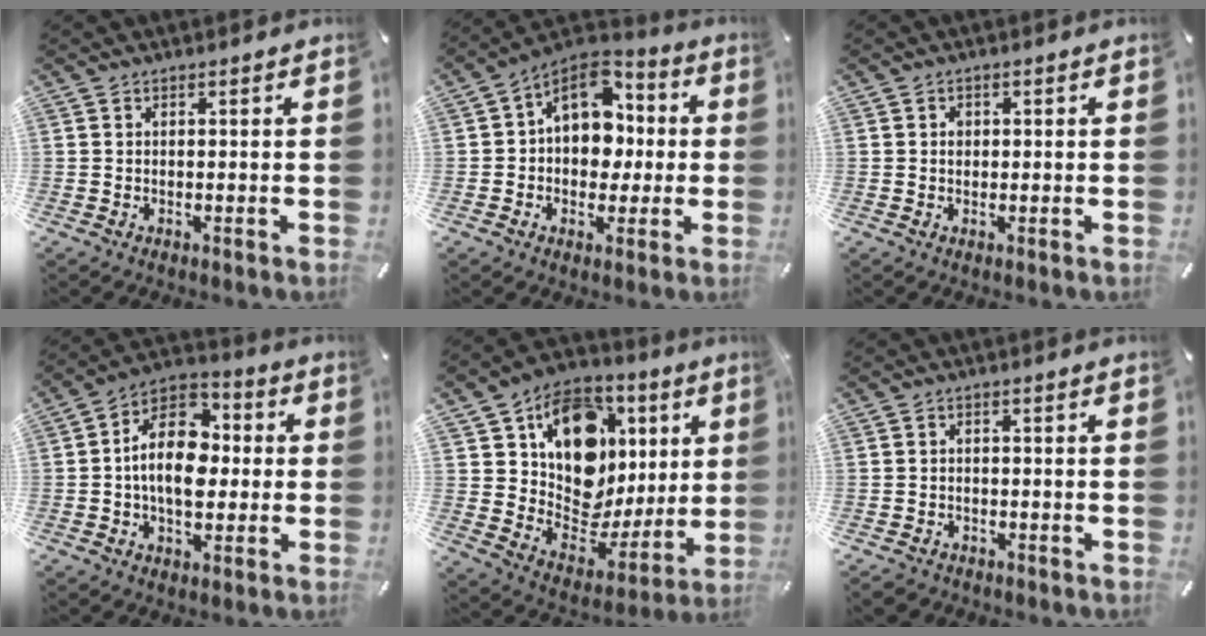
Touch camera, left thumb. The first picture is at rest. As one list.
[{"total": 12.3, "force": [2.4, 10.2, 6.5], "torque": [-0.103, -0.012, 0.045]}, {"total": 1.3, "force": [0.1, 1.2, 0.5], "torque": [-0.003, 0.001, -0.001]}, {"total": 14.6, "force": [-0.4, 10.2, 10.5], "torque": [-0.199, 0.009, -0.008]}, {"total": 17.8, "force": [6.9, 13.2, 9.8], "torque": [-0.154, -0.046, 0.128]}, {"total": 2.2, "force": [-1.6, 1.4, 0.5], "torque": [-0.016, 0.007, -0.037]}]